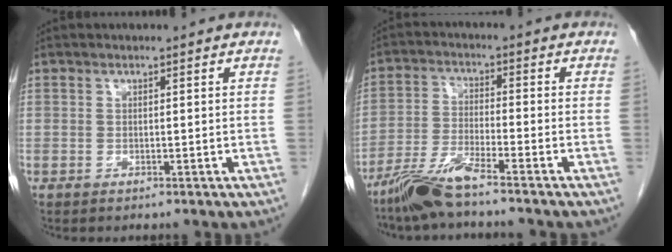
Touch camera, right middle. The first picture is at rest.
{"total": 7.1, "force": [-5.8, -0.2, 4.1], "torque": [-0.089, -0.023, -0.116]}